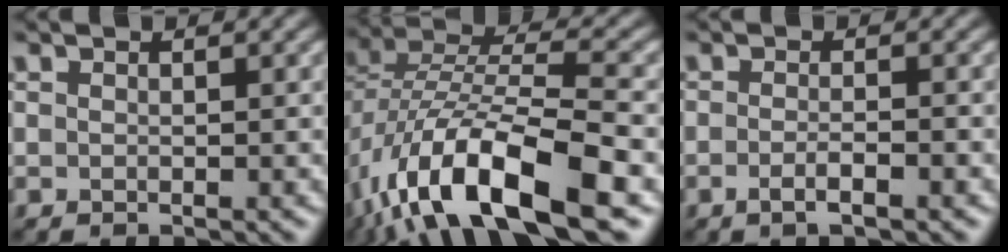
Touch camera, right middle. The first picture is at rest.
{"total": 13.8, "force": [-7.0, 5.1, 10.7], "torque": [-0.194, -0.004, -0.128]}
{"total": 2.1, "force": [-0.9, 0.6, 1.8], "torque": [-0.025, -0.001, -0.019]}